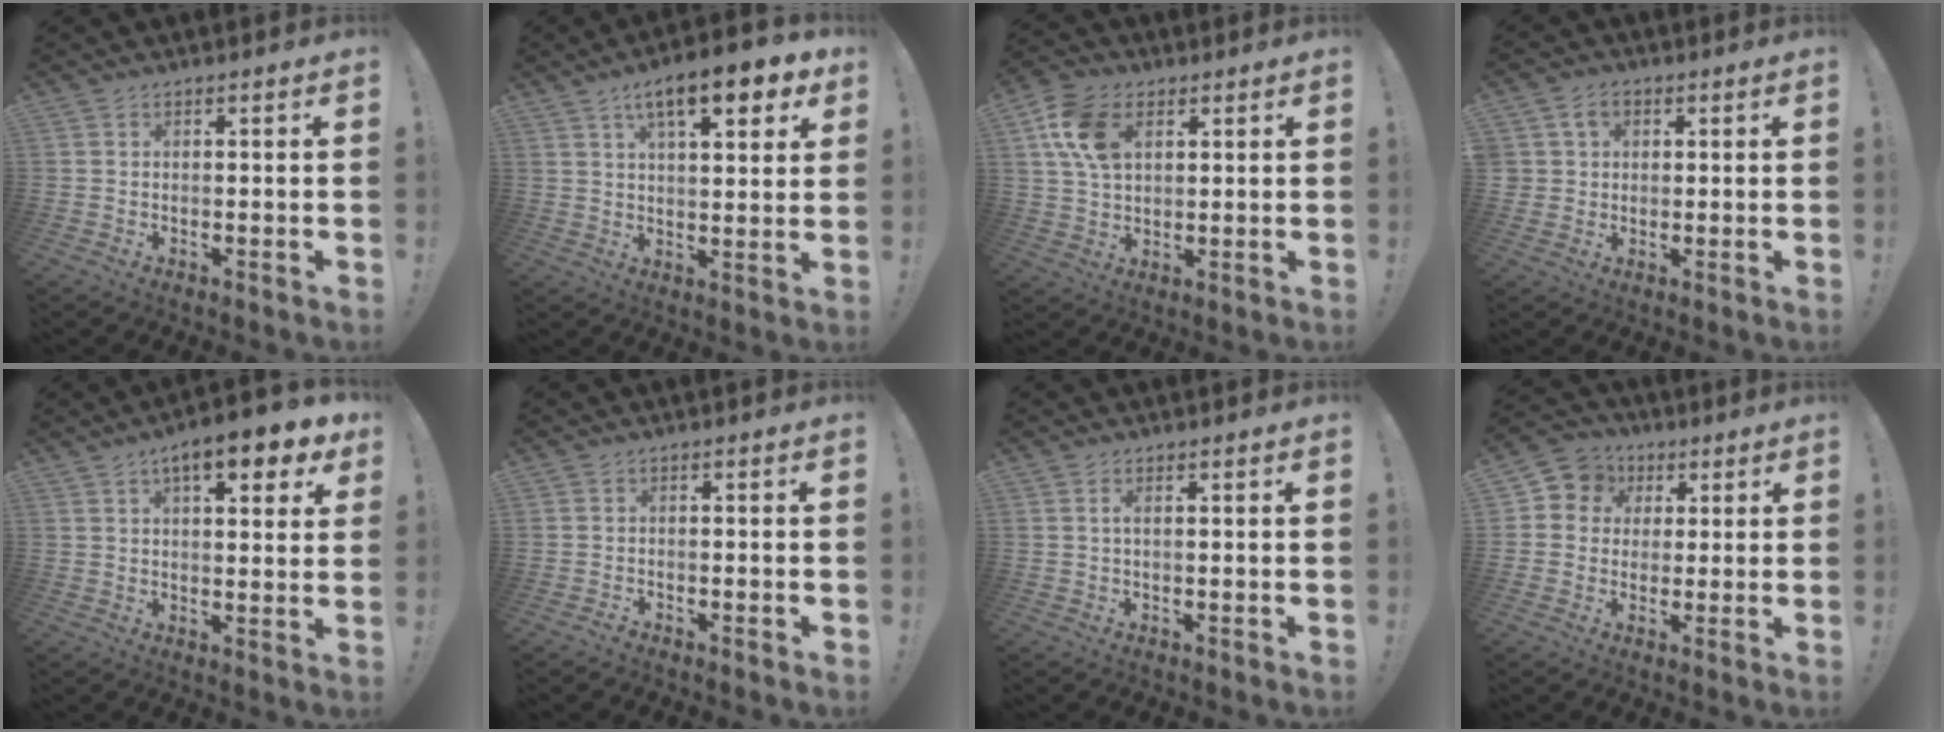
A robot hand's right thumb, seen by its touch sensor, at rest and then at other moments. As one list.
[{"total": 12.9, "force": [6.7, 3.8, 10.4], "torque": [-0.156, -0.026, 0.104]}, {"total": 12.5, "force": [4.6, 8.2, 8.2], "torque": [-0.159, -0.001, 0.087]}, {"total": 4.9, "force": [1.6, 4.2, 1.9], "torque": [-0.038, 0.007, 0.034]}, {"total": 10.0, "force": [5.4, 3.1, 7.9], "torque": [-0.105, -0.023, 0.086]}, {"total": 1.6, "force": [-1.5, 0.3, 0.5], "torque": [-0.009, 0.005, -0.025]}, {"total": 1.5, "force": [0.3, 0.4, 1.4], "torque": [-0.021, -0.001, 0.002]}, {"total": 7.2, "force": [0.9, 6.9, 1.8], "torque": [-0.025, 0.004, 0.024]}]